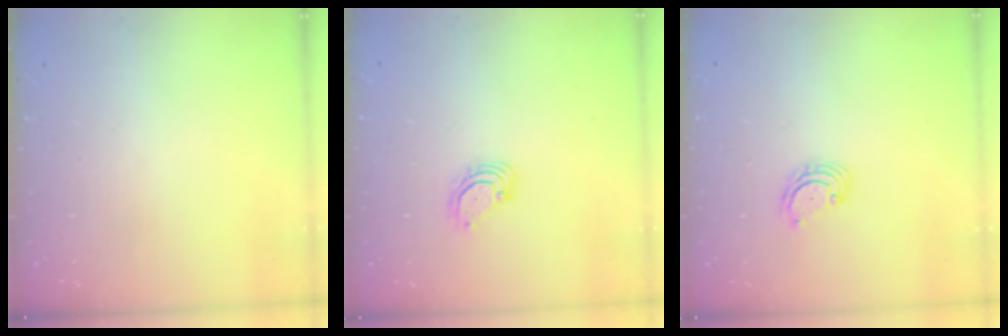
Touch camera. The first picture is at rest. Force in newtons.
{"total": 3.4, "press": 3.4, "slide": 0.3}
{"total": 3.3, "press": 3.3, "slide": 0.4}